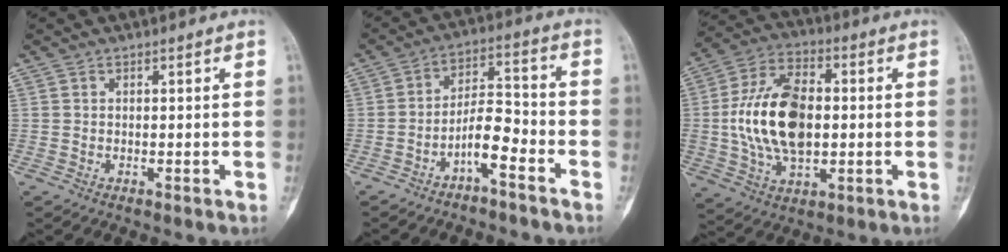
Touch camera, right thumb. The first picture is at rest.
{"total": 7.2, "force": [-4.1, 2.3, 5.4], "torque": [-0.094, 0.056, -0.073]}
{"total": 17.6, "force": [0.0, 10.2, 14.4], "torque": [-0.267, 0.016, 0.002]}